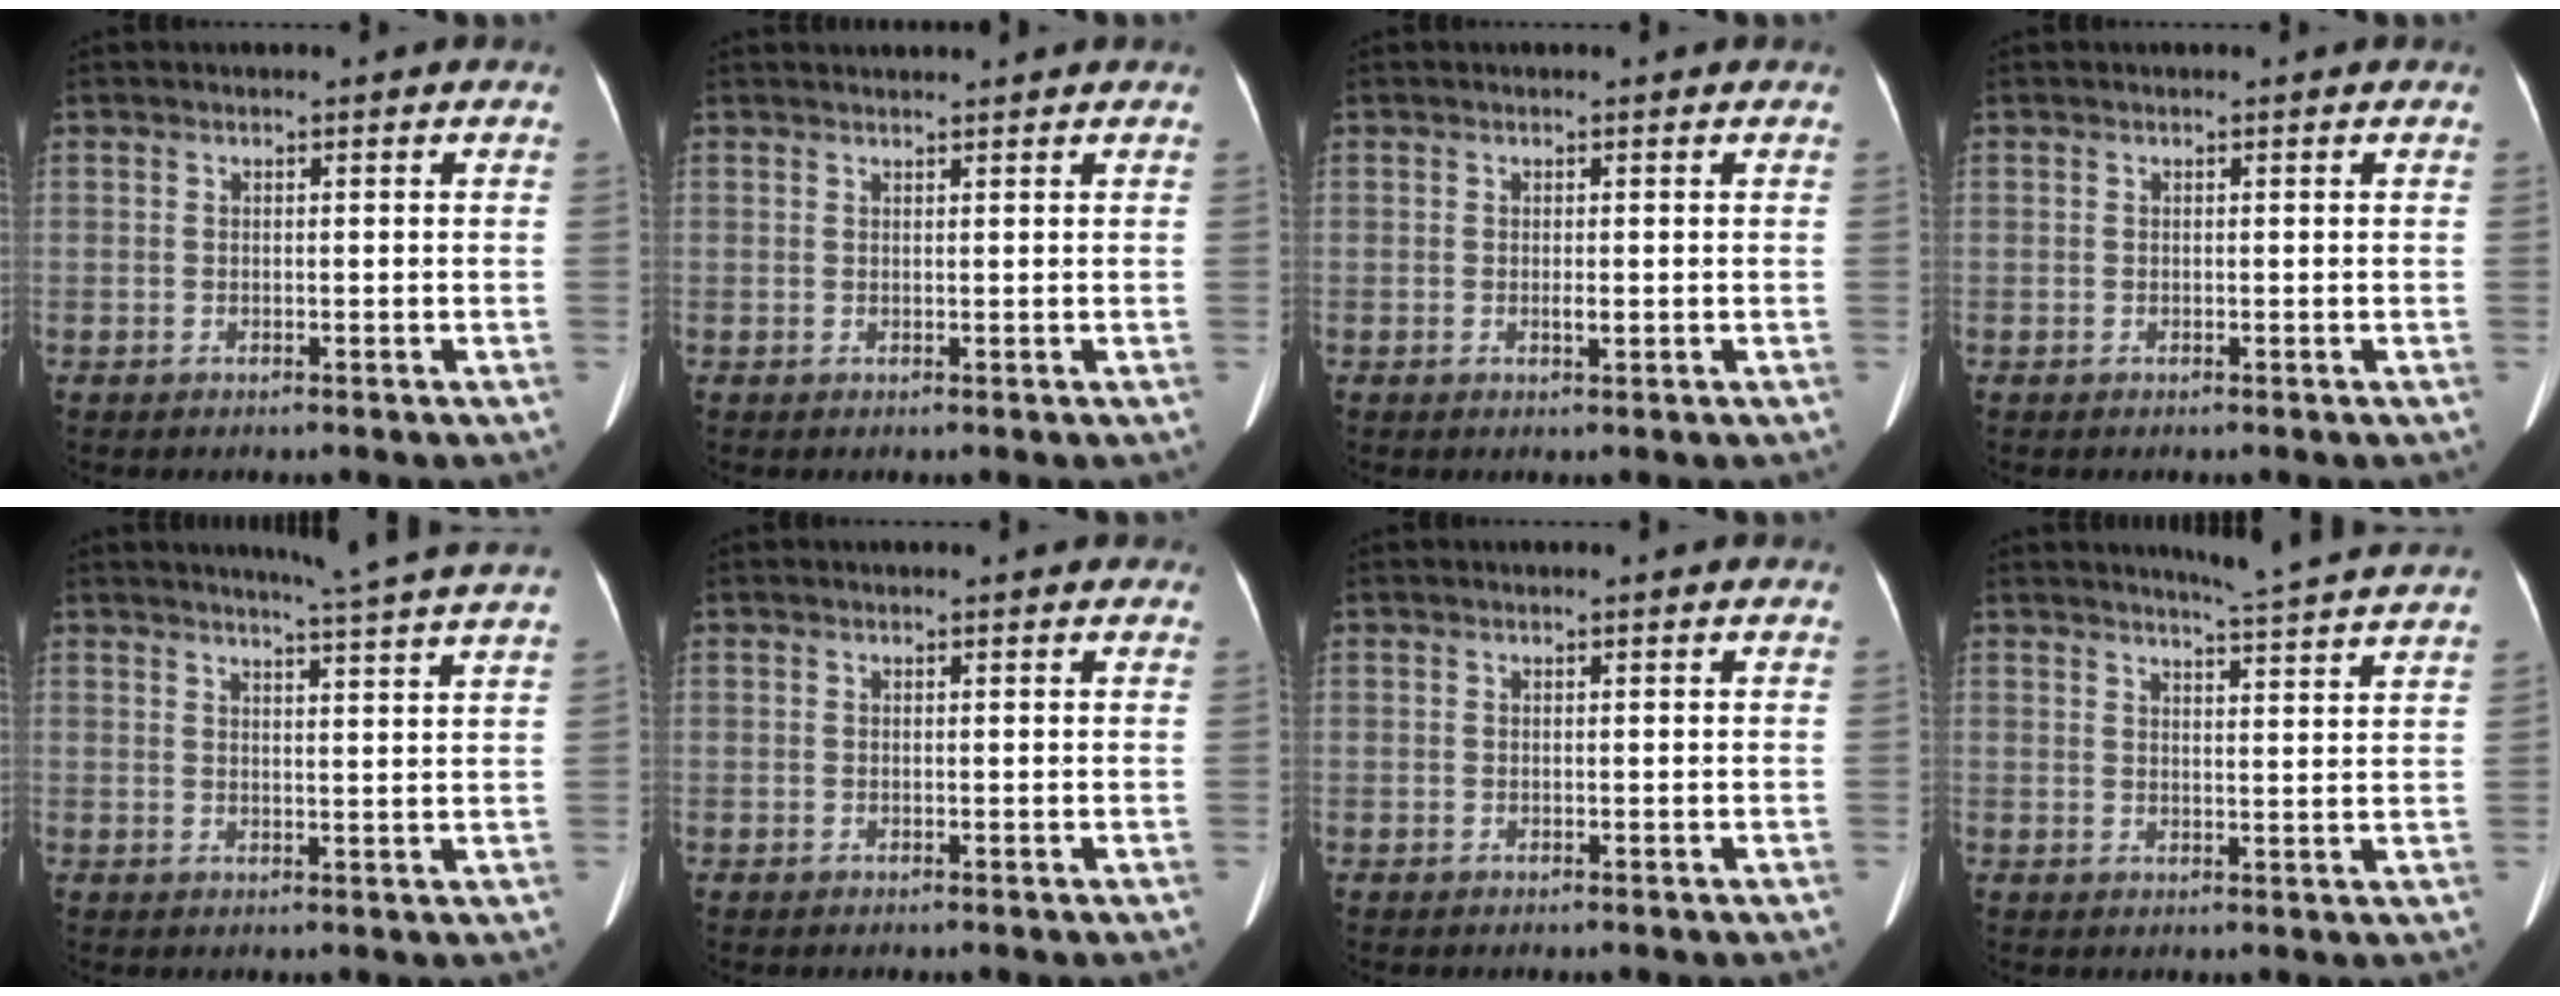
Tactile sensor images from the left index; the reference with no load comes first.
{"total": 3.2, "force": [3.1, -0.1, 0.7], "torque": [-0.008, 0.026, 0.045]}
{"total": 0.9, "force": [0.0, 0.2, 0.9], "torque": [-0.015, -0.001, -0.001]}
{"total": 0.0}
{"total": 9.9, "force": [9.0, -1.8, 3.8], "torque": [-0.055, -0.023, 0.097]}
{"total": 1.0, "force": [0.8, 0.6, 0.3], "torque": [-0.005, 0.007, 0.001]}
{"total": 0.0}
{"total": 10.2, "force": [9.7, -1.4, 3.0], "torque": [-0.050, -0.024, 0.108]}